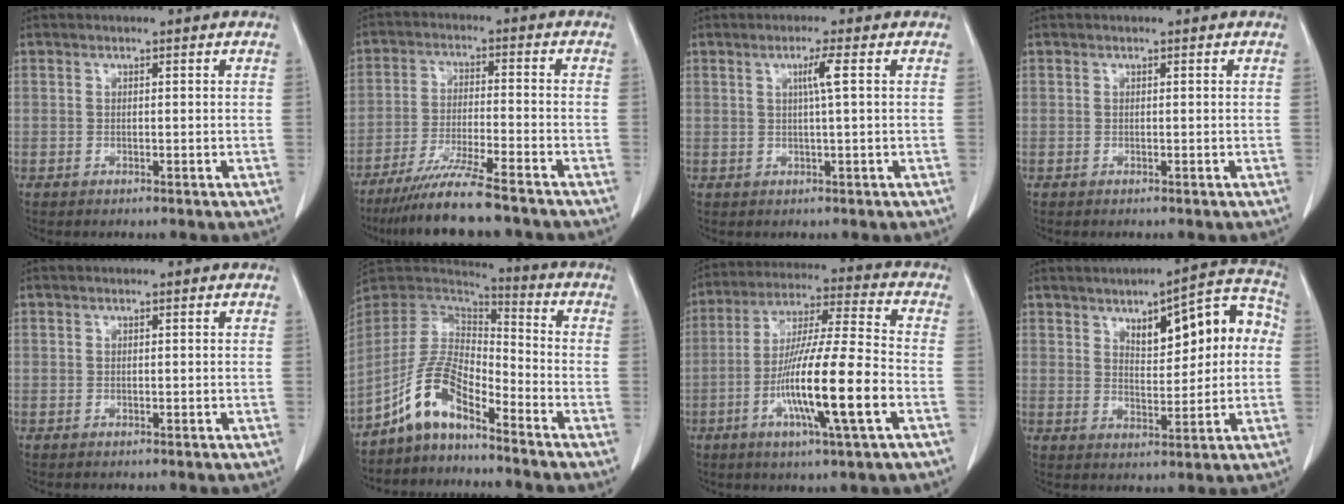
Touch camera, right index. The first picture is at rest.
{"total": 10.8, "force": [-8.9, -0.2, 6.2], "torque": [-0.103, -0.032, -0.149]}
{"total": 2.7, "force": [0.7, -0.9, 2.5], "torque": [-0.049, -0.002, 0.014]}
{"total": 0.0}
{"total": 0.0}
{"total": 9.8, "force": [-6.7, 3.3, 6.4], "torque": [-0.146, 0.024, -0.136]}
{"total": 15.9, "force": [-5.0, 0.3, 15.1], "torque": [-0.283, -0.009, -0.089]}
{"total": 11.6, "force": [2.8, 4.5, 10.4], "torque": [-0.127, 0.038, 0.042]}